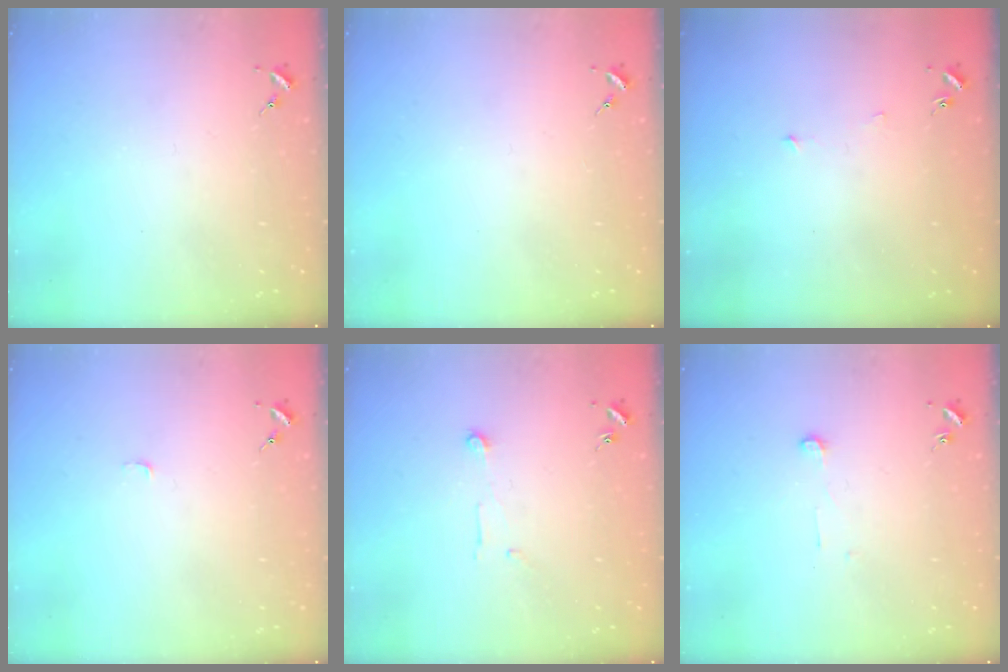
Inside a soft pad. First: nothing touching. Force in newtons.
{"total": 0.0}
{"total": 3.3, "press": 3.3, "slide": 0.3}
{"total": 2.7, "press": 2.7, "slide": 0.3}
{"total": 5.3, "press": 5.3, "slide": 0.2}
{"total": 3.4, "press": 3.4, "slide": 0.4}